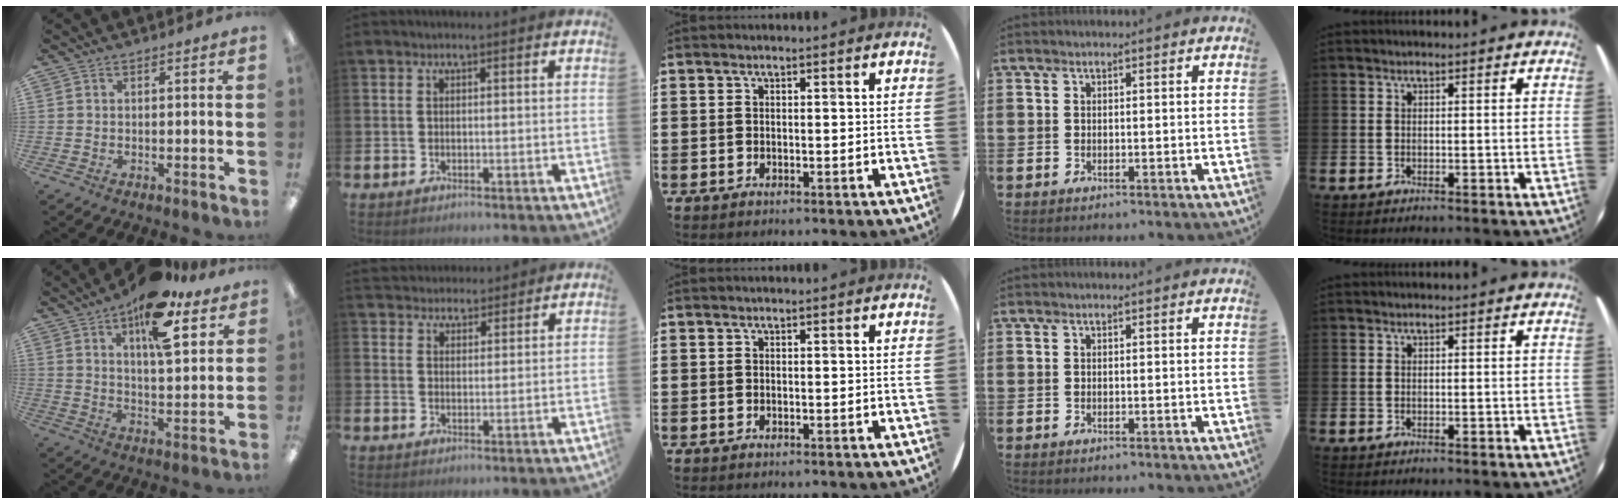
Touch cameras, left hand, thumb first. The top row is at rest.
{"thumb": {"total": 15.4, "force": [9.6, 6.2, 10.3], "torque": [-0.148, -0.046, 0.158]}, "index": {"total": 3.6, "force": [3.4, 1.2, -0.3], "torque": [-0.006, -0.018, 0.062]}}